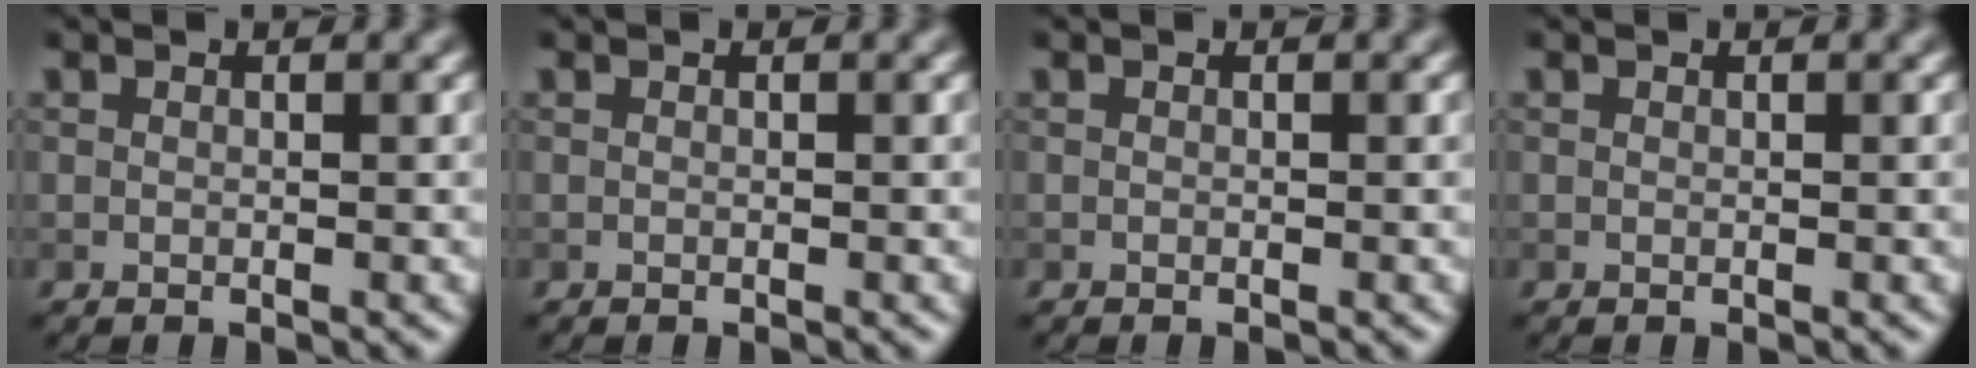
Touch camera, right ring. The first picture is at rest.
{"total": 0.0}
{"total": 0.0}
{"total": 0.0}